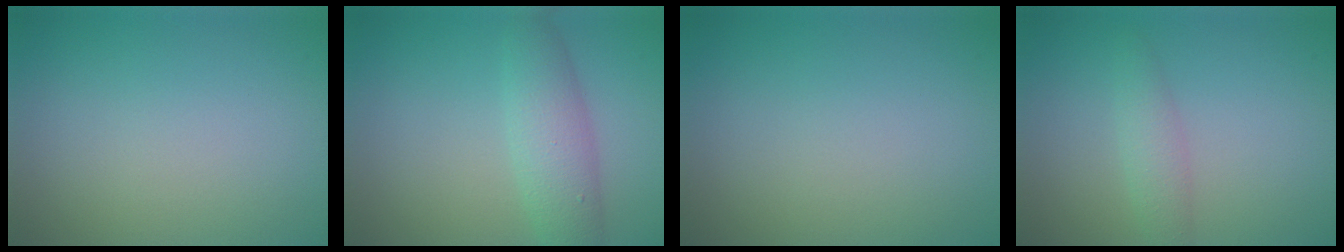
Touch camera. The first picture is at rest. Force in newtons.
{"total": 3.8, "press": 3.8, "slide": 0.1}
{"total": 0.0}
{"total": 1.8, "press": 1.8, "slide": 0.1}